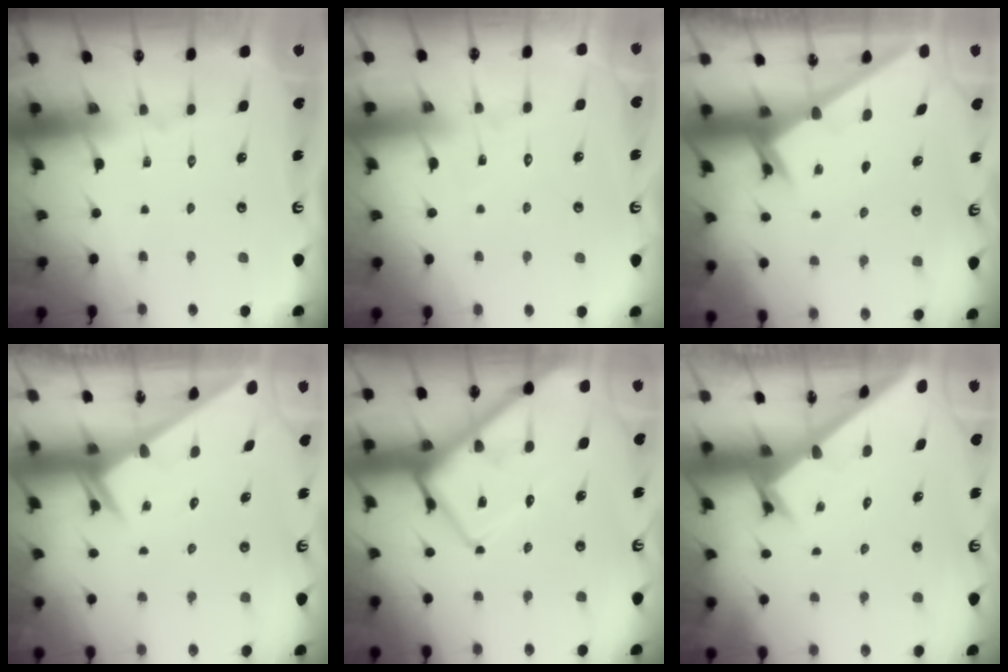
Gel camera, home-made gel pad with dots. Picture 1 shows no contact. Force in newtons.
{"total": 3.5, "press": 3.5, "slide": 0.4}
{"total": 2.3, "press": 2.3, "slide": 0.2}
{"total": 2.3, "press": 2.3, "slide": 0.0}
{"total": 12.9, "press": 12.9, "slide": 1.2}
{"total": 2.8, "press": 2.8, "slide": 0.3}